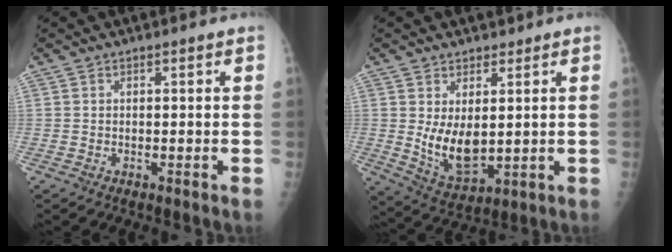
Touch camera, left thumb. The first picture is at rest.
{"total": 8.7, "force": [1.4, 5.4, 6.7], "torque": [-0.098, -0.029, 0.044]}